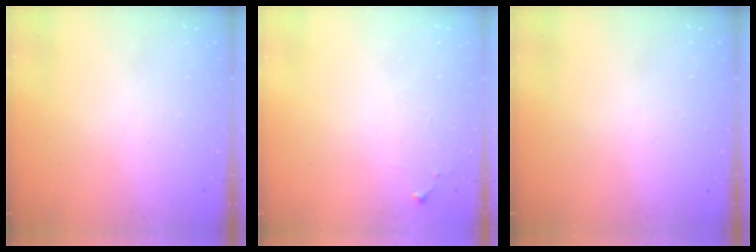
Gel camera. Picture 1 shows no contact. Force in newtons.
{"total": 4.9, "press": 4.9, "slide": 0.7}
{"total": 0.0}